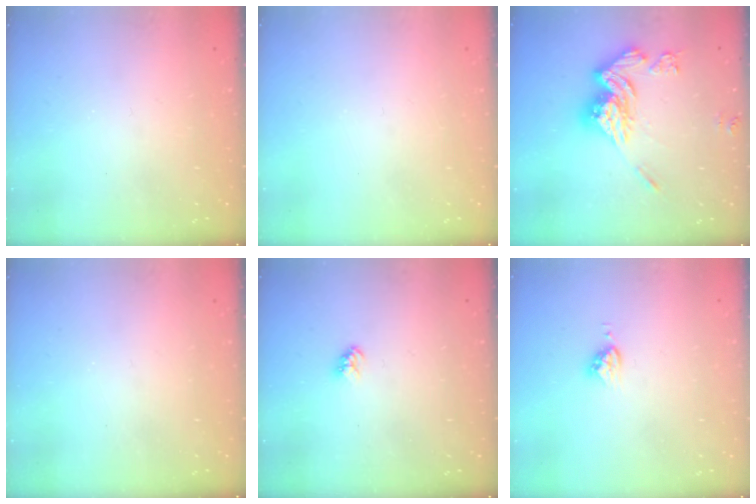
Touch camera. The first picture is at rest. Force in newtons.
{"total": 0.0}
{"total": 17.1, "press": 17.0, "slide": 1.9}
{"total": 0.0}
{"total": 3.2, "press": 3.2, "slide": 0.3}
{"total": 4.6, "press": 4.6, "slide": 0.2}